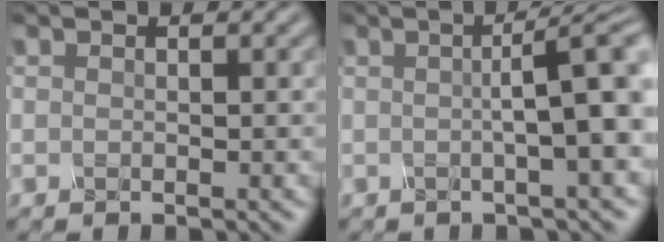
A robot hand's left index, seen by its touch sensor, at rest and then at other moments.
{"total": 6.8, "force": [0.6, 1.3, 6.6], "torque": [-0.074, 0.012, 0.007]}